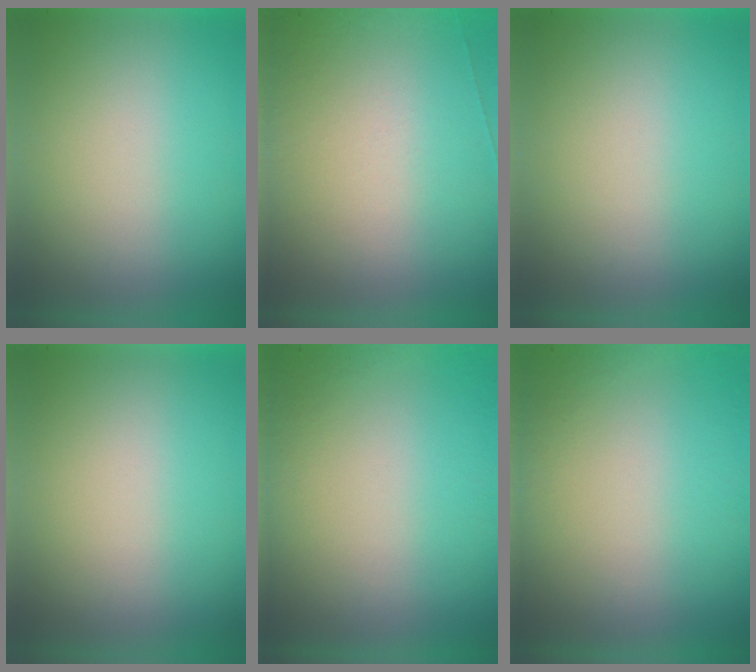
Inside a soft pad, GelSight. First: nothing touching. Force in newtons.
{"total": 5.7}
{"total": 0.0}
{"total": 0.0}
{"total": 4.9}
{"total": 4.8}